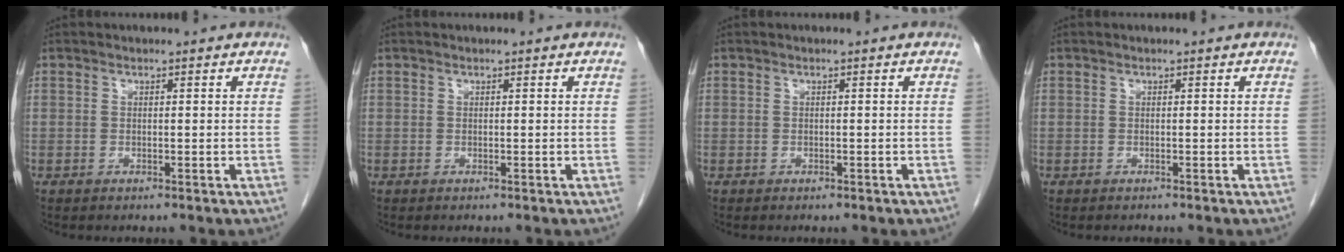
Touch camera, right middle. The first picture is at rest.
{"total": 0.0}
{"total": 0.0}
{"total": 0.0}